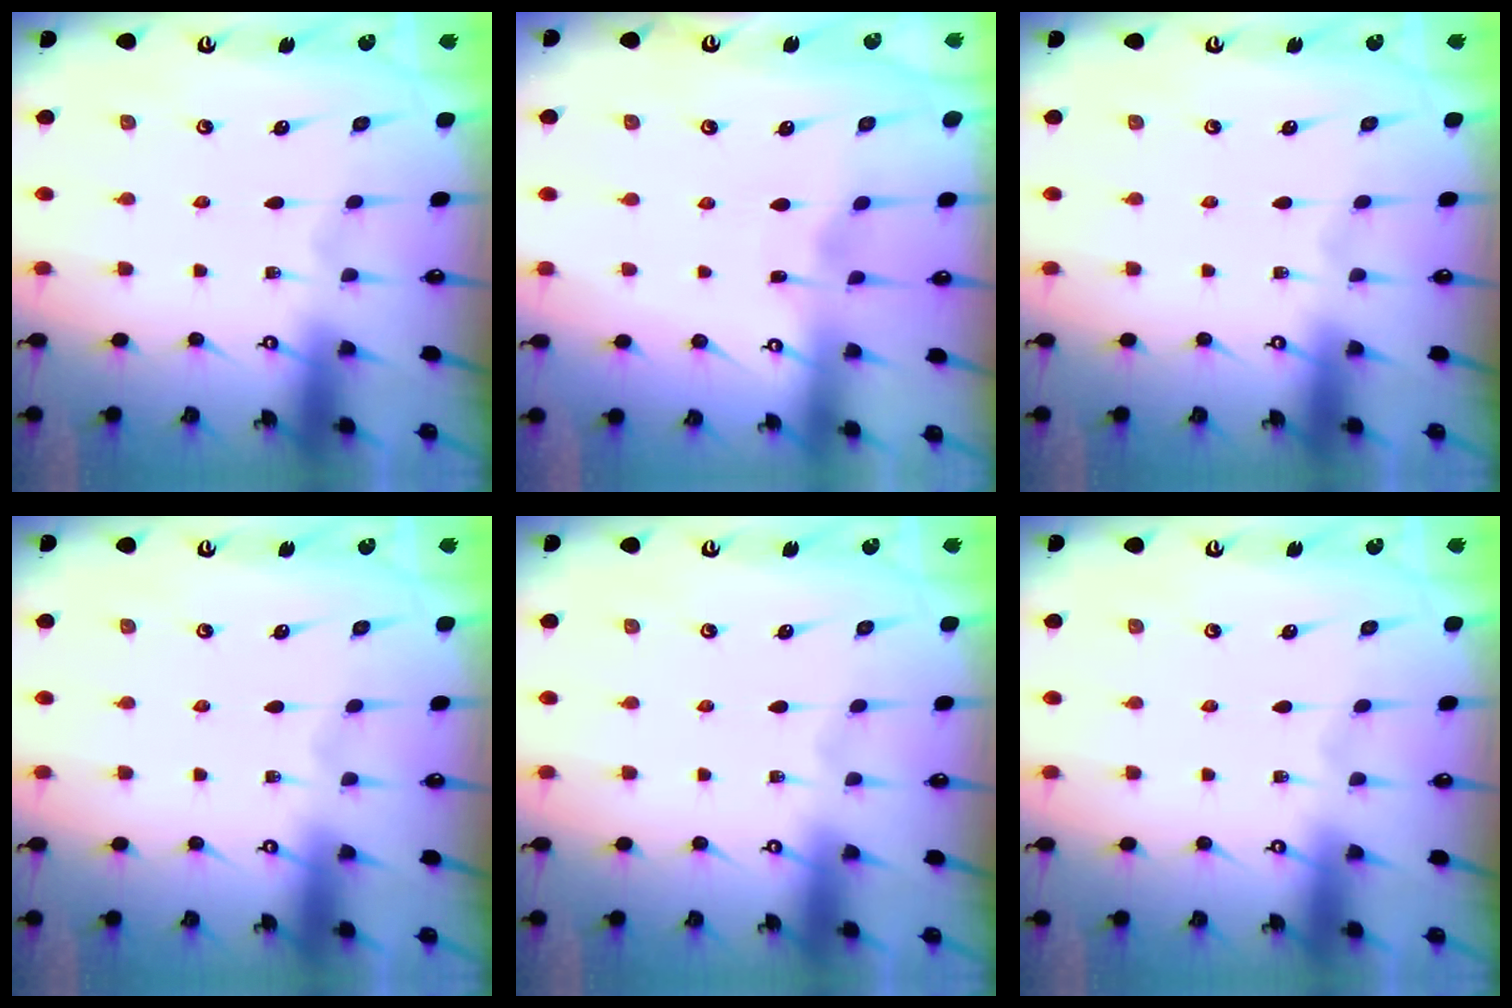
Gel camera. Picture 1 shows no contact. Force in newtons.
{"total": 2.9, "press": 2.8, "slide": 0.4}
{"total": 0.0}
{"total": 0.0}
{"total": 0.0}
{"total": 0.0}